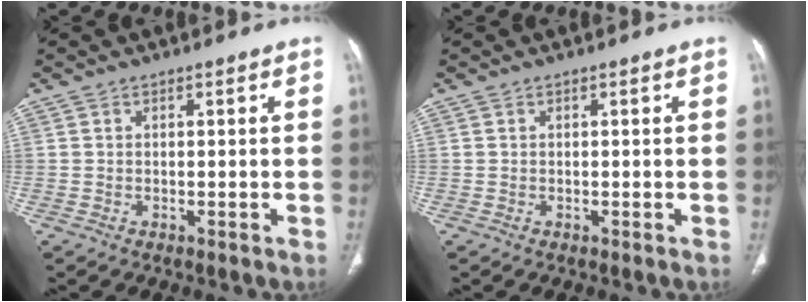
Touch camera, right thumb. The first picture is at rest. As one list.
[{"total": 0.0}]